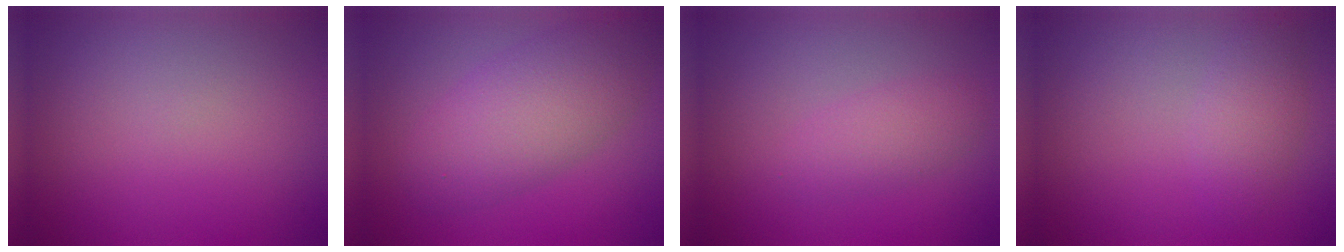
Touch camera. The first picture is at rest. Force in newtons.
{"total": 5.9, "press": 5.9, "slide": 0.1}
{"total": 2.2, "press": 2.2, "slide": 0.1}
{"total": 2.2, "press": 2.2, "slide": 0.0}